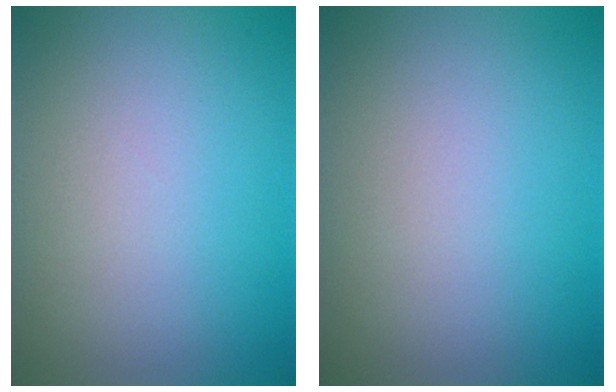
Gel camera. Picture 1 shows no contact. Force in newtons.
{"total": 0.0}